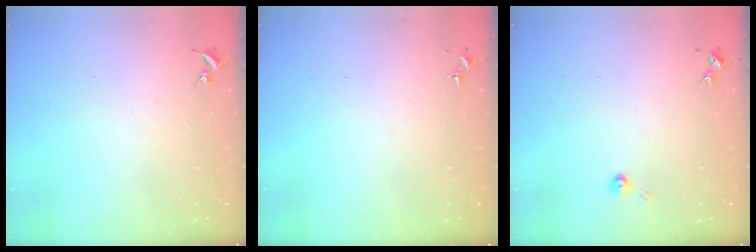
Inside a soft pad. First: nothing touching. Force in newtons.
{"total": 0.0}
{"total": 3.3, "press": 3.3, "slide": 0.2}